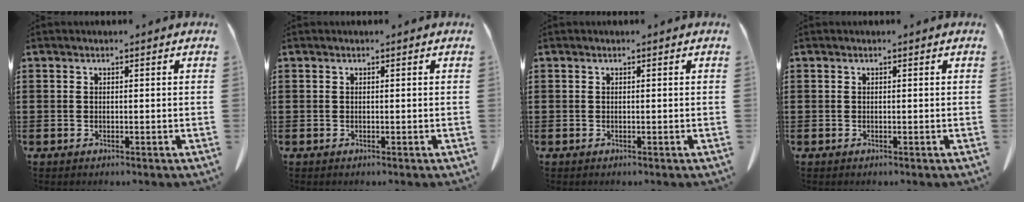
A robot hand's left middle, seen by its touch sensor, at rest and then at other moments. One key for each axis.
{"total": 0.0}
{"total": 0.0}
{"total": 0.0}